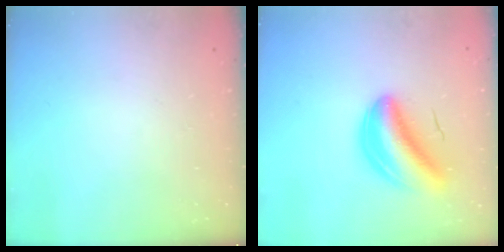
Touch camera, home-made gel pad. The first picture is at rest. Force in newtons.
{"total": 7.7, "press": 7.3, "slide": 2.5}